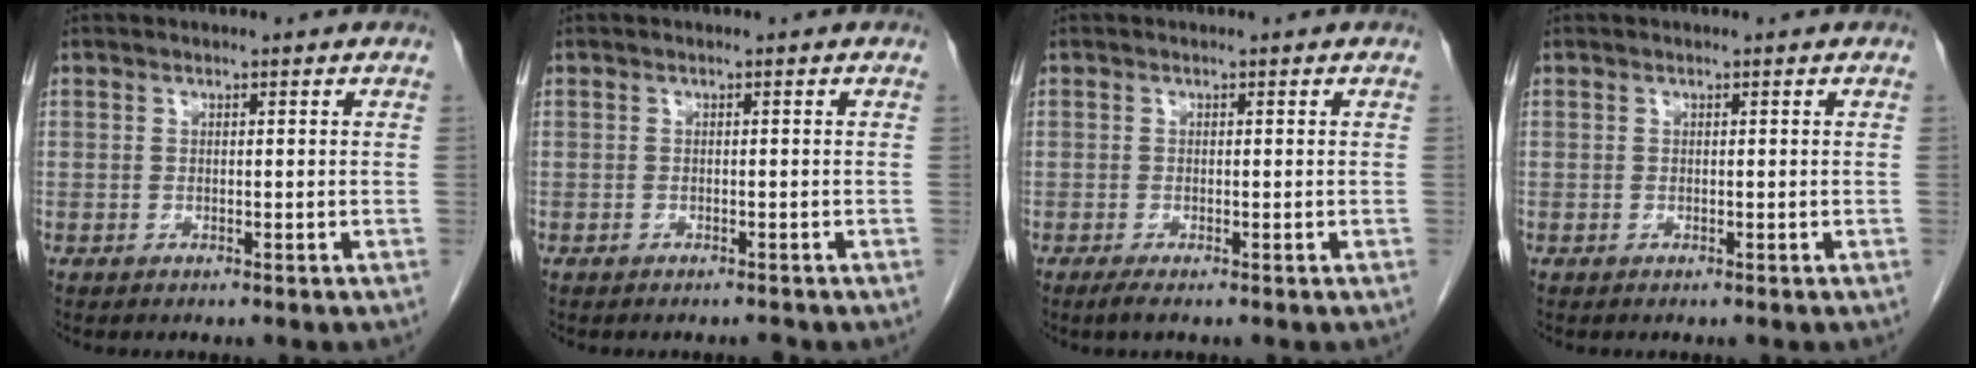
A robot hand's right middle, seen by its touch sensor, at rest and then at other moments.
{"total": 0.5, "force": [-0.5, 0.1, 0.1], "torque": [-0.005, -0.001, -0.009]}
{"total": 1.1, "force": [-0.8, 0.0, 0.8], "torque": [-0.024, -0.006, -0.017]}
{"total": 0.0}